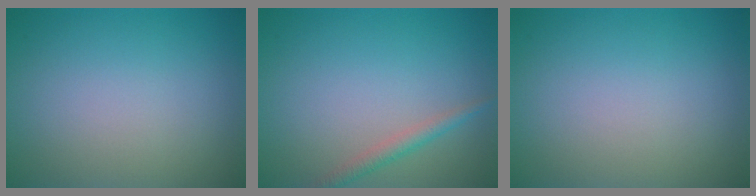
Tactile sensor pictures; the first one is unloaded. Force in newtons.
{"total": 1.6, "press": 1.6, "slide": 0.1}
{"total": 0.0}